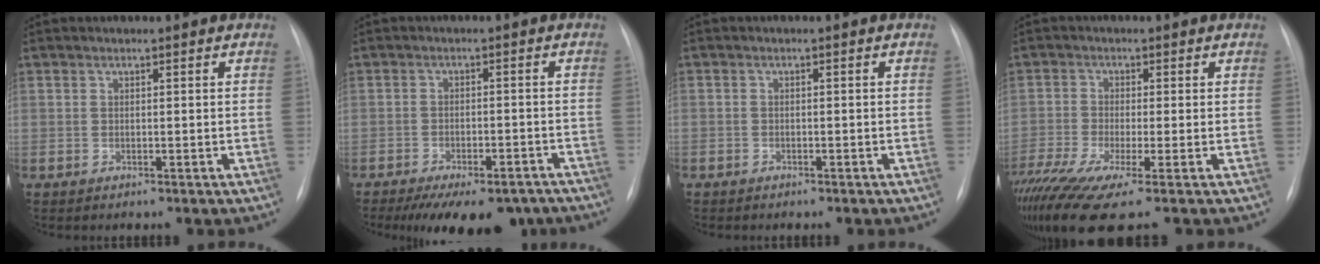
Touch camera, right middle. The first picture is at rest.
{"total": 15.0, "force": [-11.5, 6.3, 7.3], "torque": [-0.112, -0.006, -0.147]}
{"total": 1.0, "force": [-0.7, 0.7, 0.1], "torque": [-0.007, 0.003, -0.010]}
{"total": 10.2, "force": [-7.0, 0.6, 7.4], "torque": [-0.137, -0.029, -0.126]}